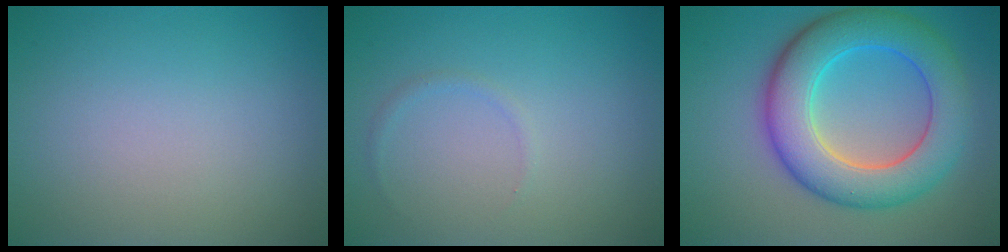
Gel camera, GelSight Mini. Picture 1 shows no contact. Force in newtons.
{"total": 0.6, "press": 0.6, "slide": 0.0}
{"total": 8.8, "press": 8.8, "slide": 0.1}